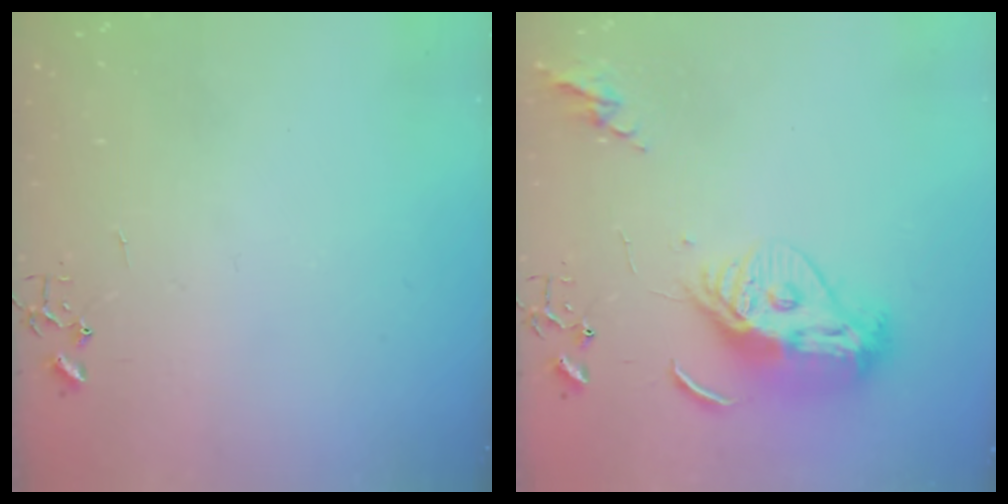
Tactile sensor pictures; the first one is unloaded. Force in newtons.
{"total": 13.5, "press": 13.4, "slide": 1.5}